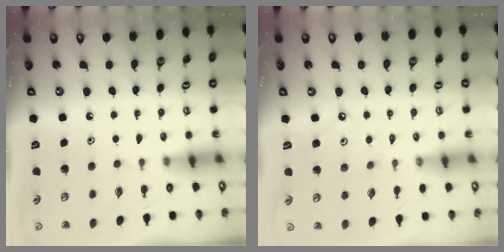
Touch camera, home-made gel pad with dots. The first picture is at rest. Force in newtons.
{"total": 3.3, "press": 3.3, "slide": 0.6}